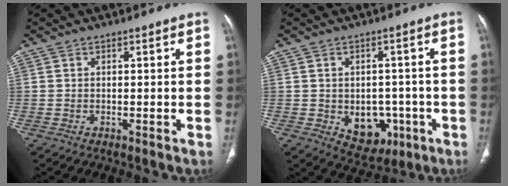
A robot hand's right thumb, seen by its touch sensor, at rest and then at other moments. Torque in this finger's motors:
{"motor_torque": [2.97, 1.70, 1.01, -0.53, 0.04]}